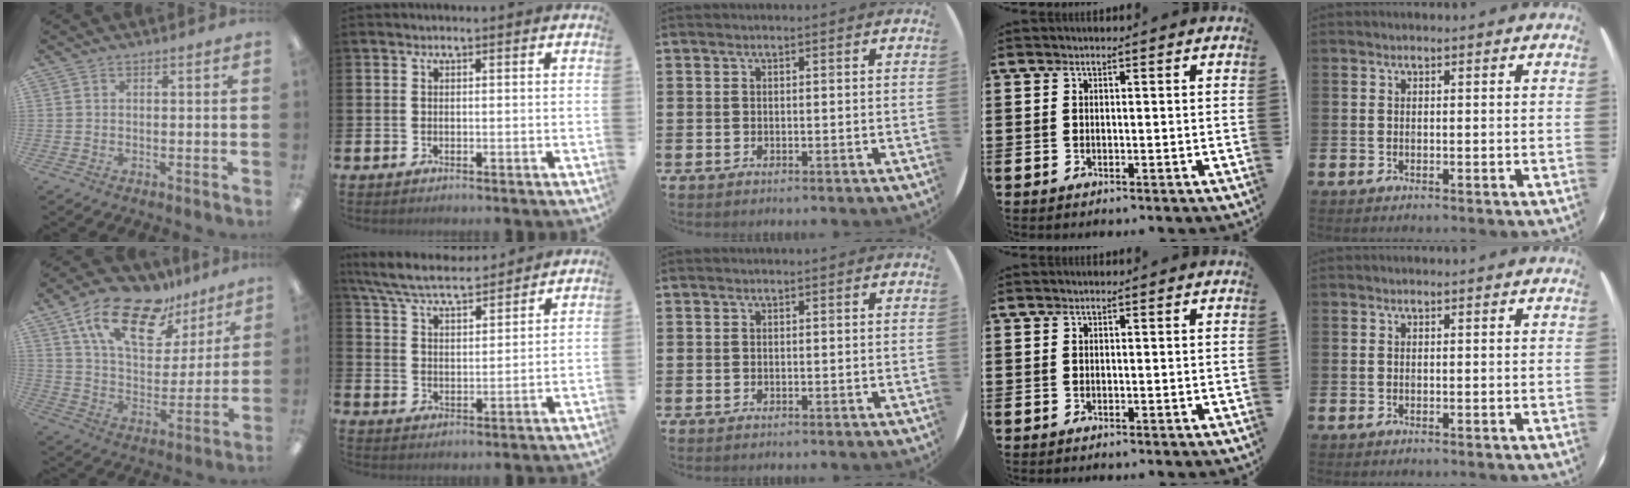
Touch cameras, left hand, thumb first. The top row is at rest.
{"thumb": {"total": 19.6, "force": [12.7, 9.5, 11.6], "torque": [-0.203, -0.068, 0.222]}, "index": {"total": 7.2, "force": [6.8, 1.1, 2.2], "torque": [-0.068, -0.036, 0.121]}}